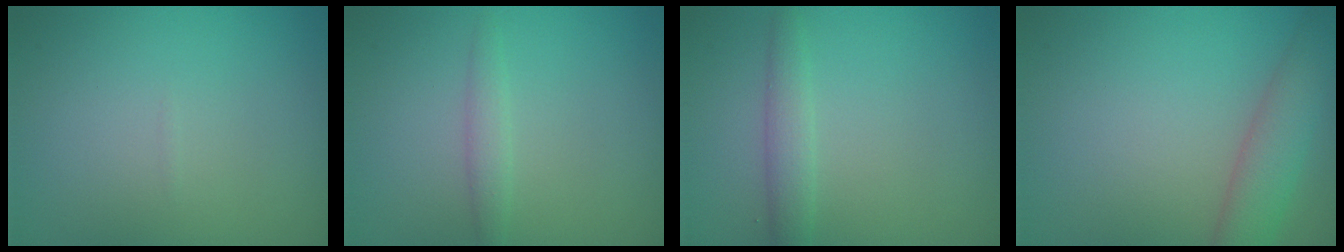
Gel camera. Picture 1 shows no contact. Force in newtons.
{"total": 1.4, "press": 1.4, "slide": 0.0}
{"total": 1.9, "press": 1.8, "slide": 0.1}
{"total": 4.0, "press": 4.0, "slide": 0.2}